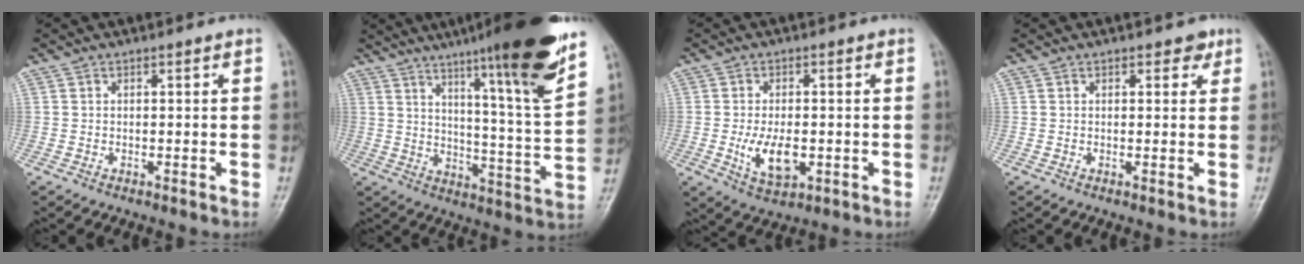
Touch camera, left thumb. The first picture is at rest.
{"total": 20.8, "force": [13.8, 1.1, 15.6], "torque": [-0.207, -0.066, 0.202]}
{"total": 7.7, "force": [-1.5, 4.2, 6.2], "torque": [-0.105, -0.006, -0.021]}
{"total": 2.3, "force": [1.3, 1.5, 1.2], "torque": [0.004, -0.003, 0.013]}